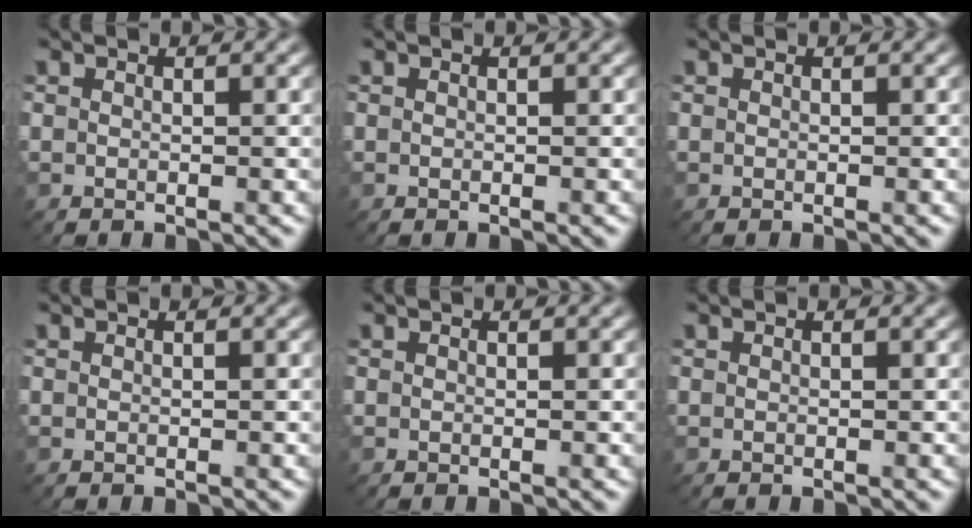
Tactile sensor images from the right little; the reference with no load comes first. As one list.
[{"total": 0.0}, {"total": 0.0}, {"total": 0.0}, {"total": 0.0}, {"total": 0.0}]